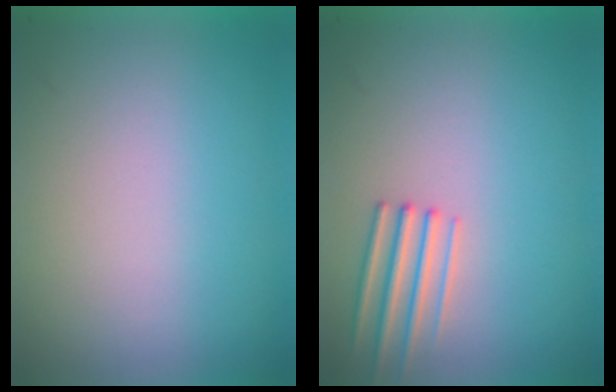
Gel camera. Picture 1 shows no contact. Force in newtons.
{"total": 2.4}